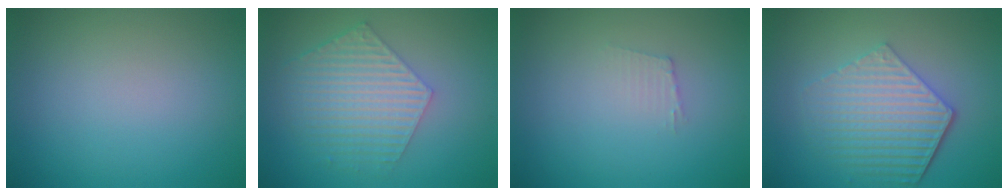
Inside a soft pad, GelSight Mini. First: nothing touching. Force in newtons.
{"total": 5.6, "press": 4.2, "slide": 3.7}
{"total": 1.1, "press": 1.0, "slide": 0.2}
{"total": 5.8, "press": 4.4, "slide": 3.8}